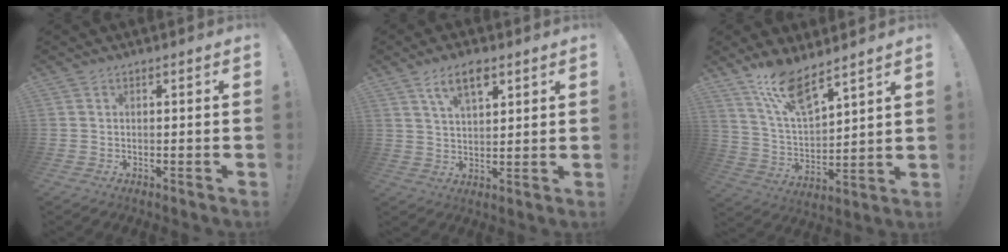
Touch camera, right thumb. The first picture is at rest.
{"total": 8.3, "force": [4.6, 3.6, 5.9], "torque": [-0.098, -0.011, 0.081]}
{"total": 12.9, "force": [10.3, 3.2, 7.0], "torque": [-0.144, -0.067, 0.185]}